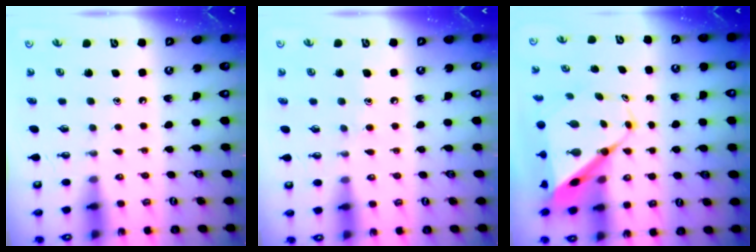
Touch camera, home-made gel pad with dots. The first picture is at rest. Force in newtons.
{"total": 4.9, "press": 4.8, "slide": 0.6}
{"total": 11.2, "press": 11.1, "slide": 1.1}